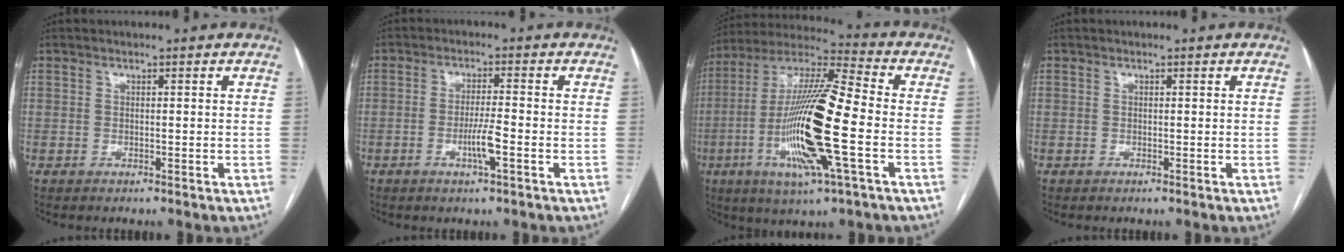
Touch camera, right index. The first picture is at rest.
{"total": 4.3, "force": [-1.7, 0.0, 4.0], "torque": [-0.075, -0.005, -0.032]}
{"total": 19.6, "force": [-4.3, 1.5, 19.1], "torque": [-0.385, -0.012, -0.085]}
{"total": 0.0}